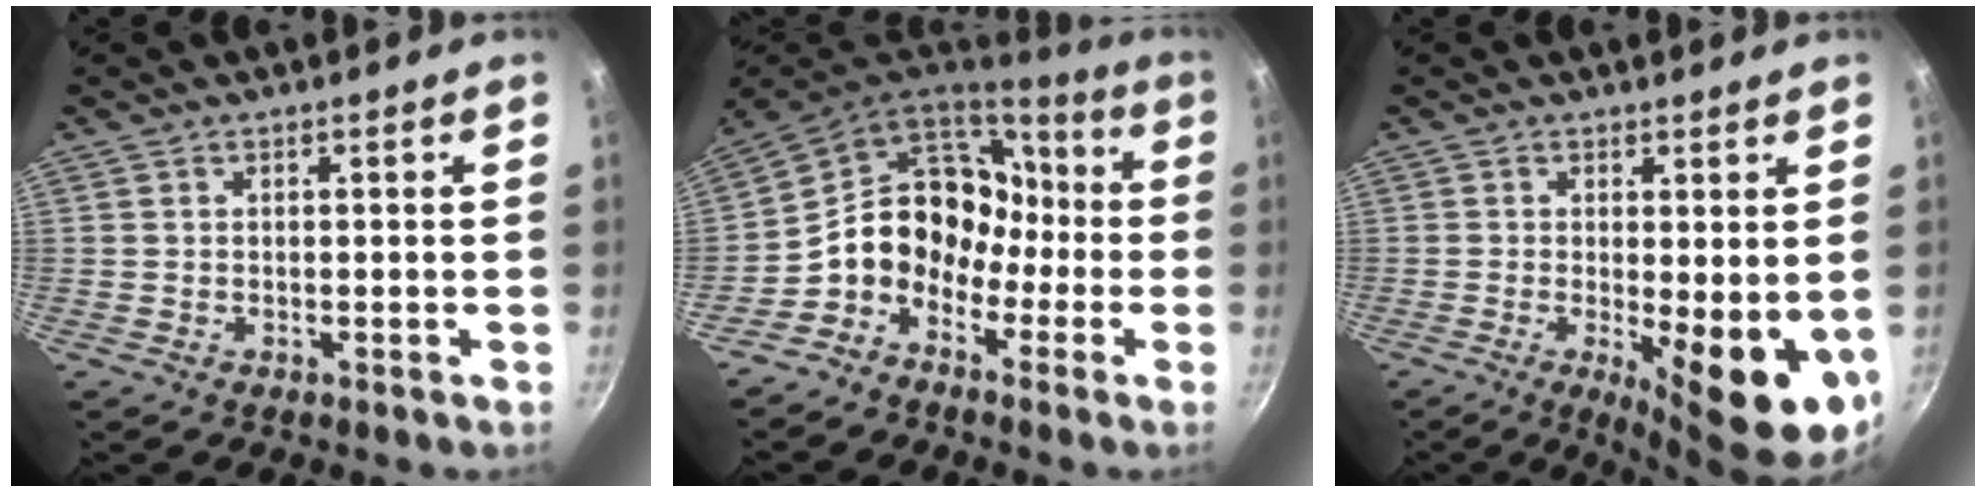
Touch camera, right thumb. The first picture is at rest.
{"total": 14.6, "force": [-4.1, 12.0, 7.2], "torque": [-0.068, 0.063, -0.091]}
{"total": 11.6, "force": [-1.7, 3.8, 10.9], "torque": [-0.127, -0.013, -0.012]}